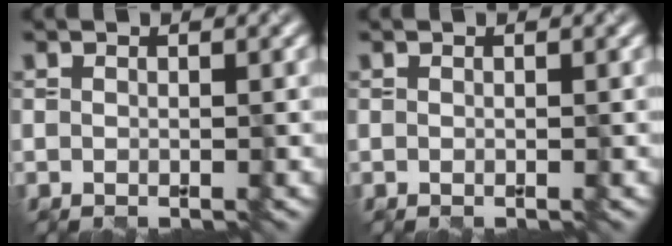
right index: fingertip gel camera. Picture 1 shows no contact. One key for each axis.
{"total": 0.0}